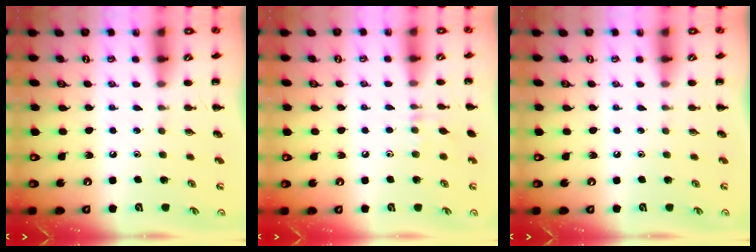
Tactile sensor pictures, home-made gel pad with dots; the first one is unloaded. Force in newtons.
{"total": 5.9, "press": 5.7, "slide": 1.8}
{"total": 0.0}